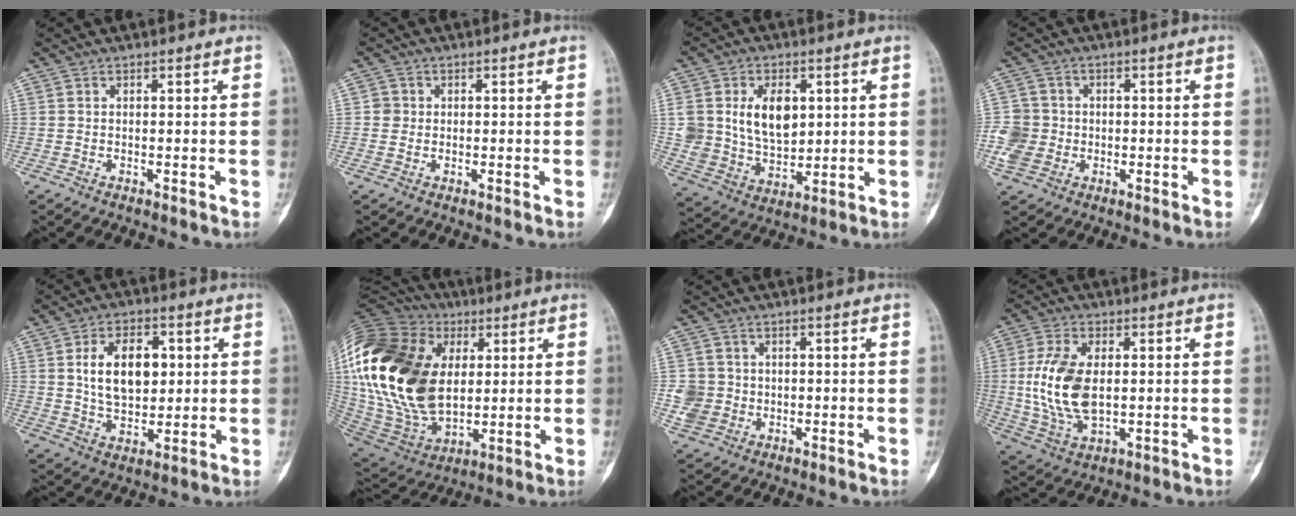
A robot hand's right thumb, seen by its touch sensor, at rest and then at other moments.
{"total": 2.0, "force": [0.2, 1.9, 0.3], "torque": [0.005, 0.005, 0.002]}
{"total": 12.6, "force": [3.2, 8.7, 8.5], "torque": [-0.118, -0.017, 0.071]}
{"total": 6.2, "force": [-0.9, 5.8, 2.0], "torque": [-0.028, 0.010, -0.014]}
{"total": 12.0, "force": [2.3, 7.5, 9.1], "torque": [-0.125, -0.004, 0.043]}
{"total": 31.6, "force": [5.1, 20.6, 23.3], "torque": [-0.482, -0.004, 0.104]}
{"total": 5.2, "force": [-0.1, 5.1, 1.0], "torque": [-0.003, 0.005, 0.003]}
{"total": 13.1, "force": [0.6, 7.4, 10.8], "torque": [-0.223, -0.005, 0.020]}